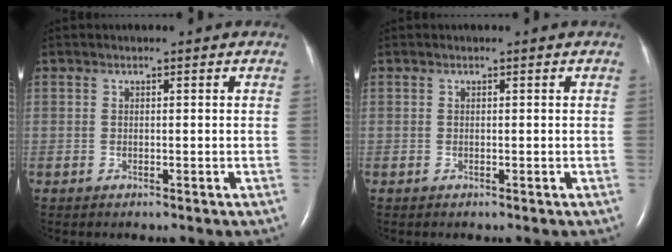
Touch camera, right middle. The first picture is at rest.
{"total": 0.0}